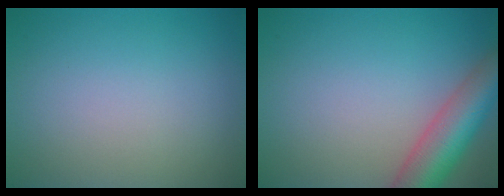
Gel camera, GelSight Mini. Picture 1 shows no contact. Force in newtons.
{"total": 6.8, "press": 6.8, "slide": 0.4}